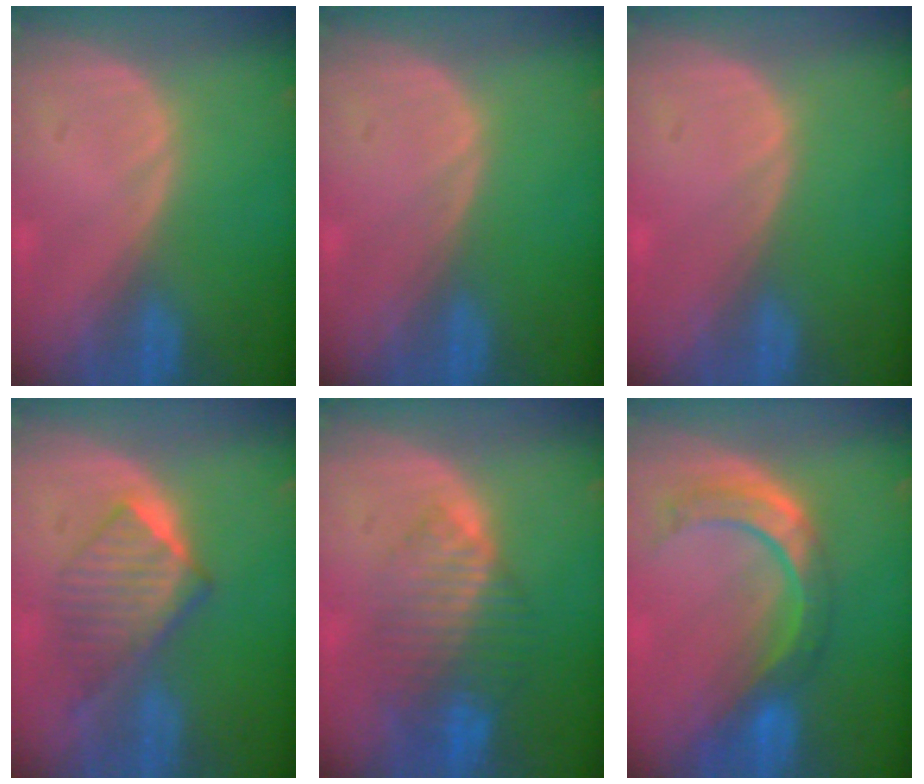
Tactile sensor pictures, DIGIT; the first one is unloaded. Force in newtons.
{"total": 0.0}
{"total": 0.6, "press": 0.1, "slide": 0.6}
{"total": 6.4, "press": 6.3, "slide": 1.5}
{"total": 8.4, "press": 7.2, "slide": 4.3}
{"total": 8.5, "press": 7.2, "slide": 4.5}